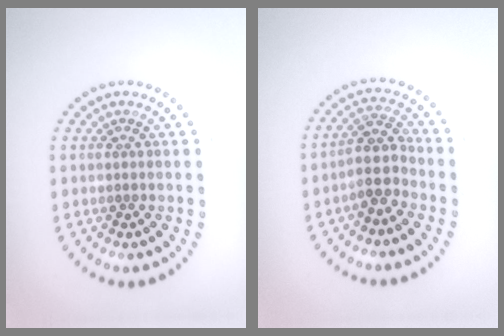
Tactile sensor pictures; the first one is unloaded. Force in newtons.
{"total": 3.0, "press": 2.5, "slide": 1.6}